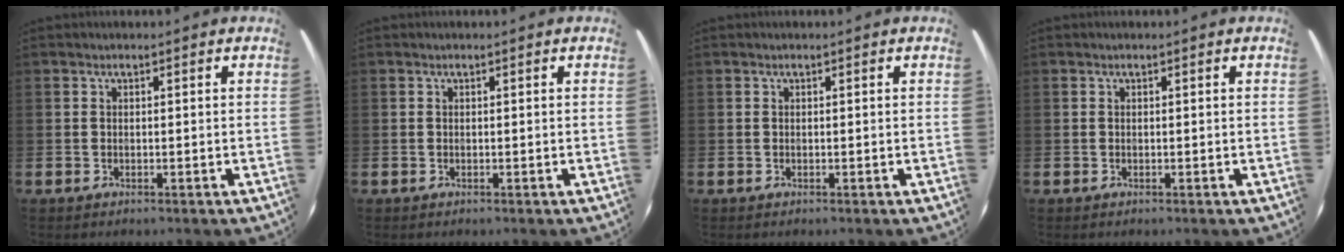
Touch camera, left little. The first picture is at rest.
{"total": 0.0}
{"total": 0.0}
{"total": 0.0}